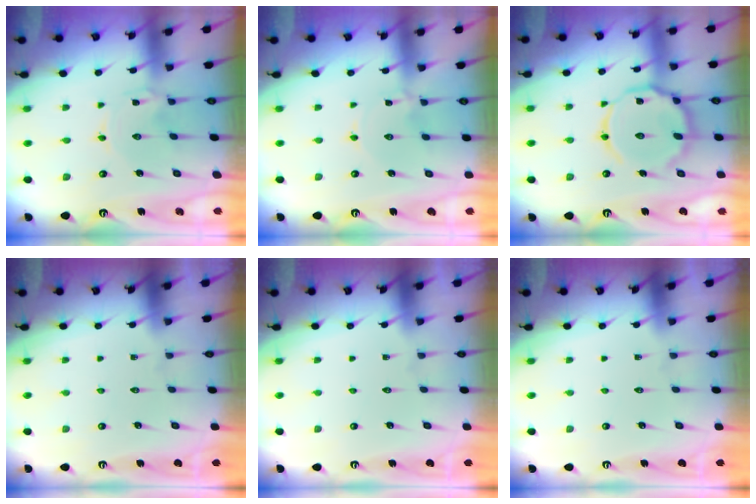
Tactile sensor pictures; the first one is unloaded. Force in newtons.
{"total": 0.0}
{"total": 14.8, "press": 14.7, "slide": 1.3}
{"total": 0.0}
{"total": 0.0}
{"total": 0.0}